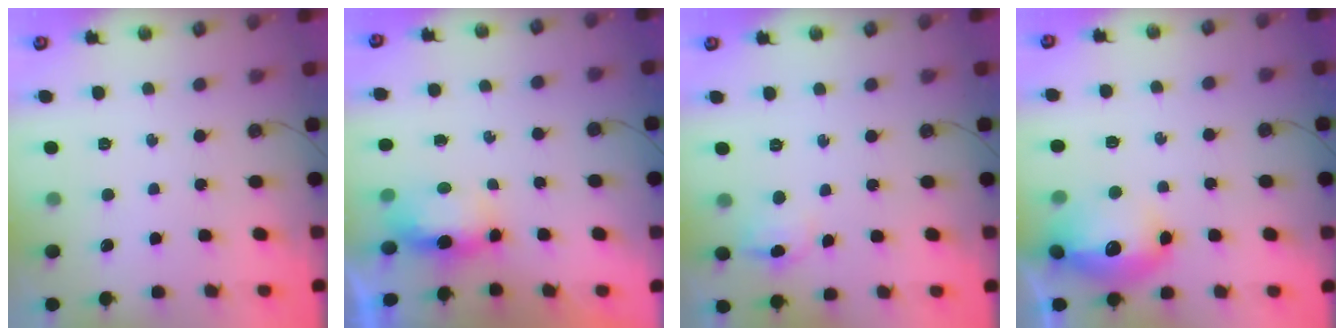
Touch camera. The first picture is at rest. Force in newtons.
{"total": 5.9, "press": 5.8, "slide": 0.7}
{"total": 6.7, "press": 6.6, "slide": 1.2}
{"total": 15.8, "press": 15.7, "slide": 1.4}